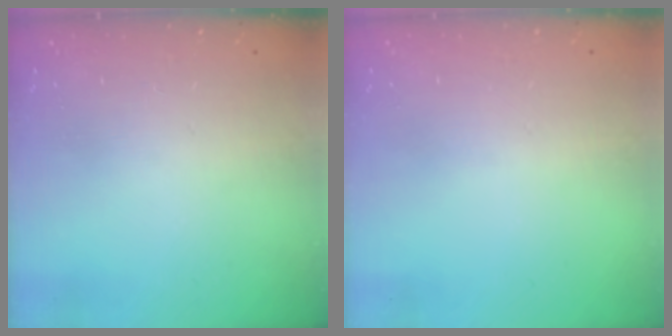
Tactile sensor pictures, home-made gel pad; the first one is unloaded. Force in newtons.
{"total": 0.0}